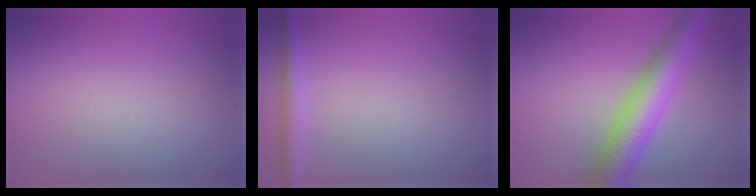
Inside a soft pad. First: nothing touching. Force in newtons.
{"total": 1.9, "press": 1.9, "slide": 0.1}
{"total": 6.8, "press": 6.8, "slide": 0.1}